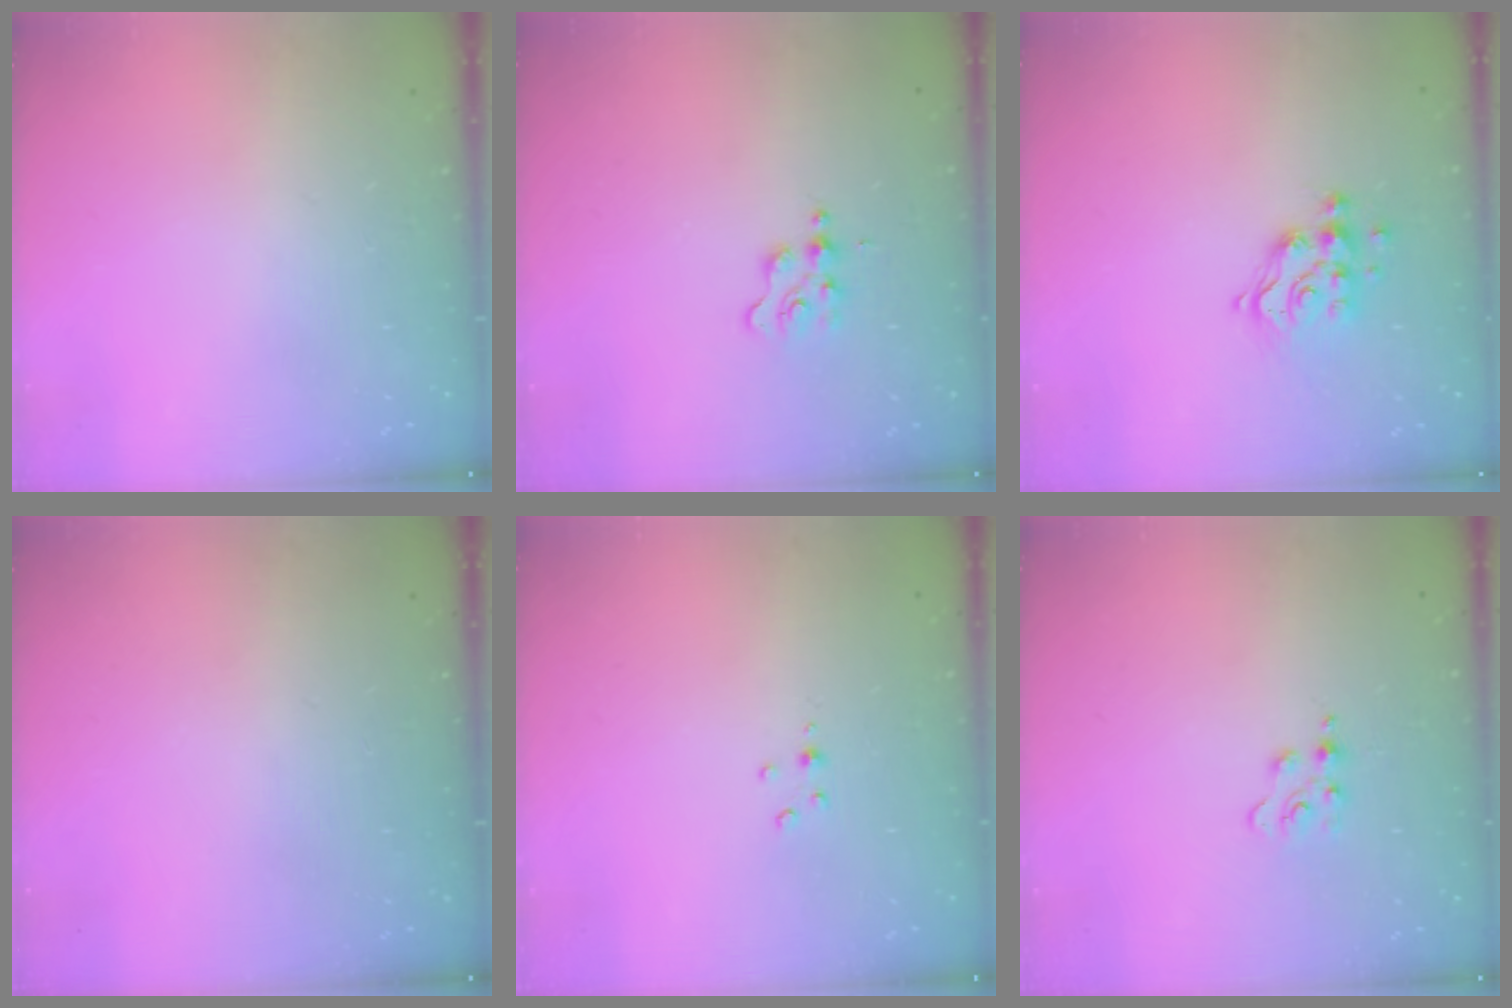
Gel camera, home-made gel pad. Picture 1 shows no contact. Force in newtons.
{"total": 1.8, "press": 1.7, "slide": 0.3}
{"total": 11.7, "press": 11.6, "slide": 0.9}
{"total": 0.0}
{"total": 2.5, "press": 2.5, "slide": 0.3}
{"total": 3.6, "press": 3.5, "slide": 0.5}